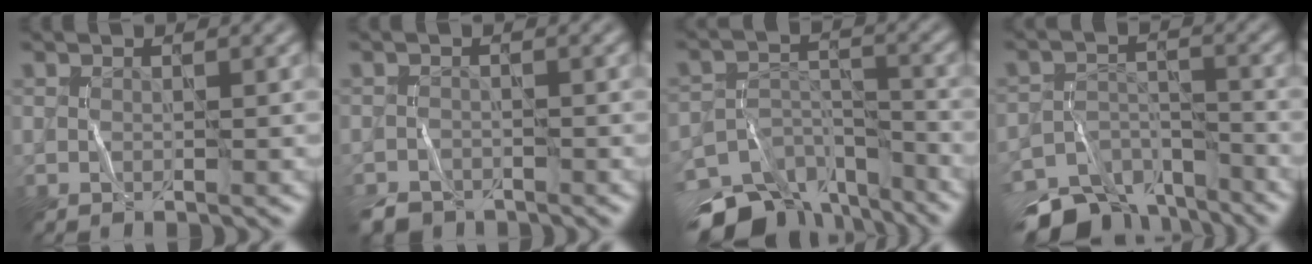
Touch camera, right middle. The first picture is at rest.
{"total": 2.5, "force": [-2.1, 1.2, 0.5], "torque": [-0.006, -0.004, -0.045]}
{"total": 12.6, "force": [-10.1, 6.1, 4.5], "torque": [-0.074, -0.007, -0.149]}
{"total": 10.1, "force": [-8.0, 4.9, 3.9], "torque": [-0.064, -0.018, -0.126]}